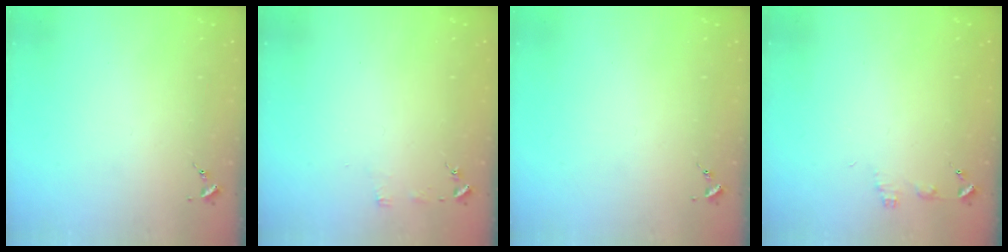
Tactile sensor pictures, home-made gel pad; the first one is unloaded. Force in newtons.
{"total": 3.3, "press": 3.2, "slide": 0.5}
{"total": 0.0}
{"total": 4.0, "press": 4.0, "slide": 0.4}